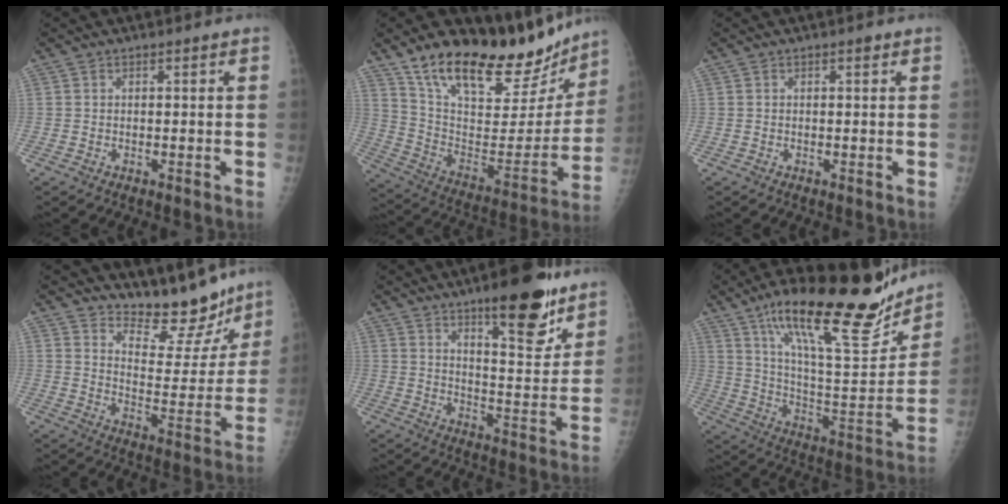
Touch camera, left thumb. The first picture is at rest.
{"total": 26.8, "force": [21.4, 9.6, 12.9], "torque": [-0.160, -0.099, 0.338]}
{"total": 0.7, "force": [0.4, 0.3, 0.5], "torque": [-0.004, 0.000, 0.004]}
{"total": 14.5, "force": [12.8, 5.1, 4.6], "torque": [-0.020, -0.106, 0.184]}
{"total": 16.0, "force": [10.7, 4.7, 10.9], "torque": [-0.117, -0.074, 0.164]}
{"total": 27.9, "force": [19.2, 7.4, 18.8], "torque": [-0.259, -0.078, 0.314]}